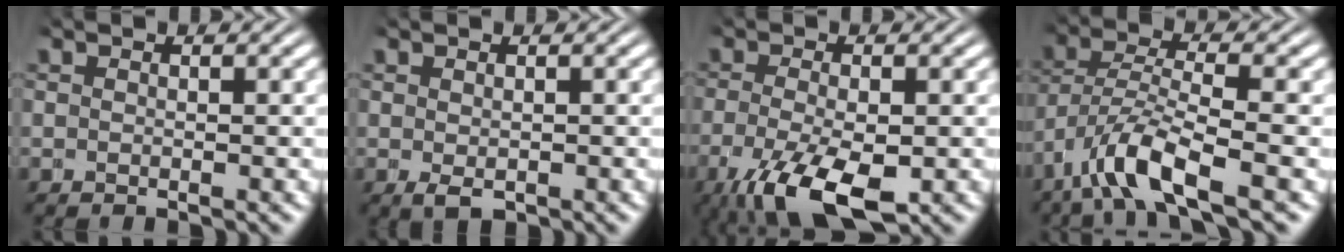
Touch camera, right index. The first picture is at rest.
{"total": 1.2, "force": [-0.6, 0.7, 0.7], "torque": [-0.022, -0.021, 0.004]}
{"total": 7.1, "force": [-4.1, 2.5, 5.2], "torque": [-0.105, -0.039, -0.042]}
{"total": 4.6, "force": [-1.6, 2.0, 3.8], "torque": [-0.098, -0.022, -0.013]}